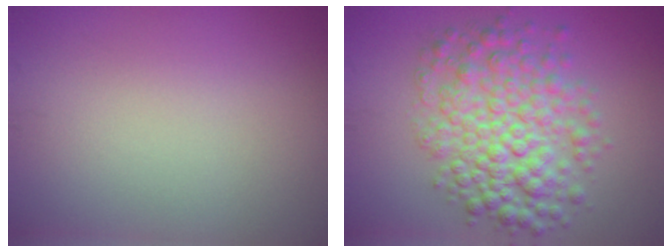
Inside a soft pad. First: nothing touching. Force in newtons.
{"total": 6.7, "press": 6.7, "slide": 0.1}